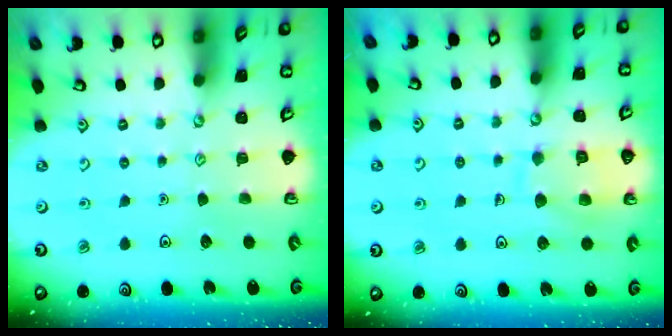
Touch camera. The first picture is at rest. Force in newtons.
{"total": 10.7, "press": 10.7, "slide": 1.0}